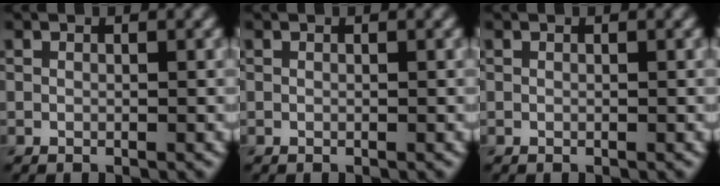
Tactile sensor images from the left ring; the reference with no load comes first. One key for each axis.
{"total": 0.0}
{"total": 0.0}